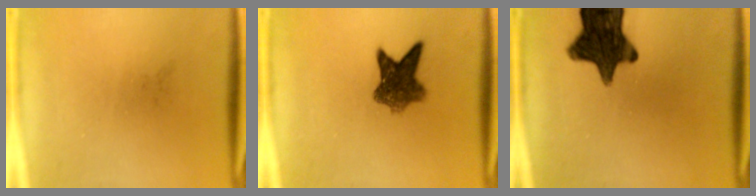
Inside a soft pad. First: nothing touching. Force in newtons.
{"total": 7.1}
{"total": 13.8}